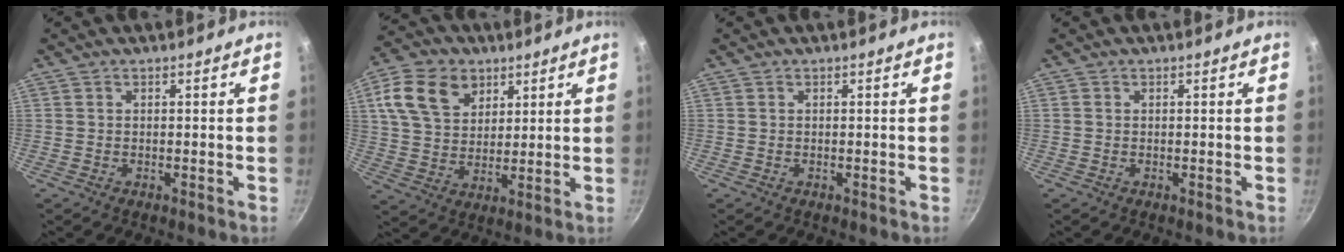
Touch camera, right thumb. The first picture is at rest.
{"total": 13.4, "force": [5.8, 9.6, 7.4], "torque": [-0.113, -0.009, 0.102]}
{"total": 0.0}
{"total": 0.0}